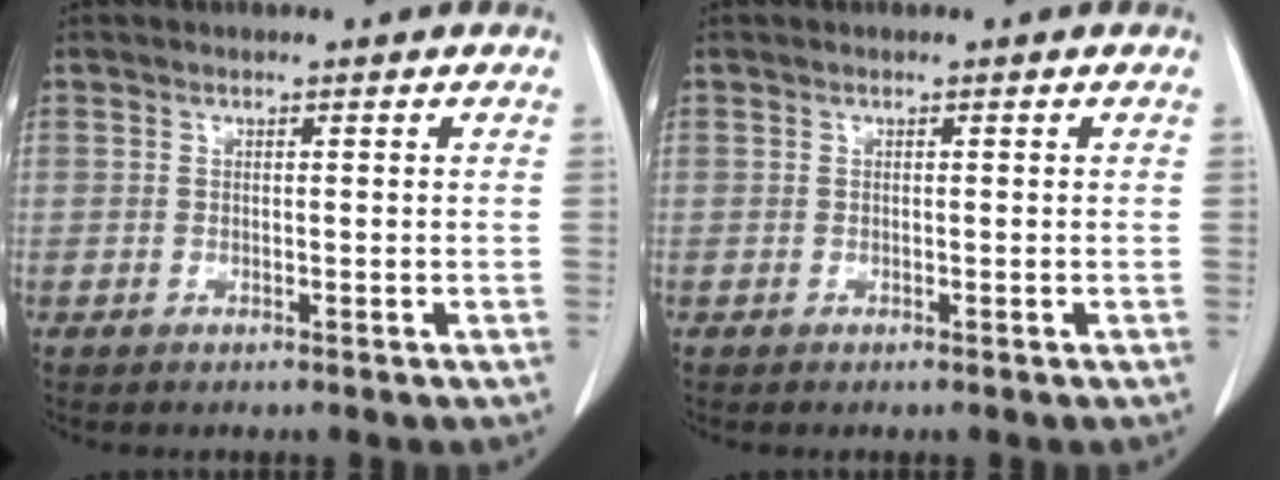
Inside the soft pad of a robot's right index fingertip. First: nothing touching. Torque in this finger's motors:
{"motor_torque": [-0.04, 0.08, -0.01, 0.01]}